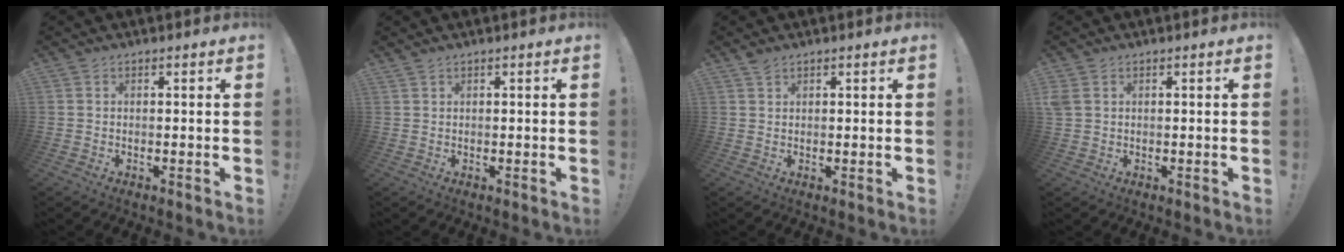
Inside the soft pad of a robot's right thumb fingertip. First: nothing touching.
{"total": 0.7, "force": [0.7, 0.2, 0.2], "torque": [-0.006, 0.001, 0.014]}
{"total": 1.9, "force": [1.5, 0.8, 0.8], "torque": [-0.011, -0.006, 0.027]}
{"total": 2.2, "force": [0.6, 1.1, 1.8], "torque": [-0.033, 0.003, 0.014]}